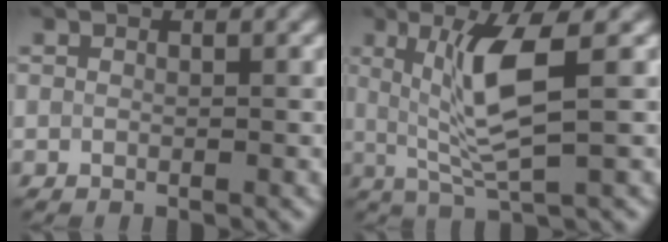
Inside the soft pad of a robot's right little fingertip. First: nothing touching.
{"total": 5.5, "force": [1.2, 0.8, 5.3], "torque": [-0.112, -0.001, 0.029]}